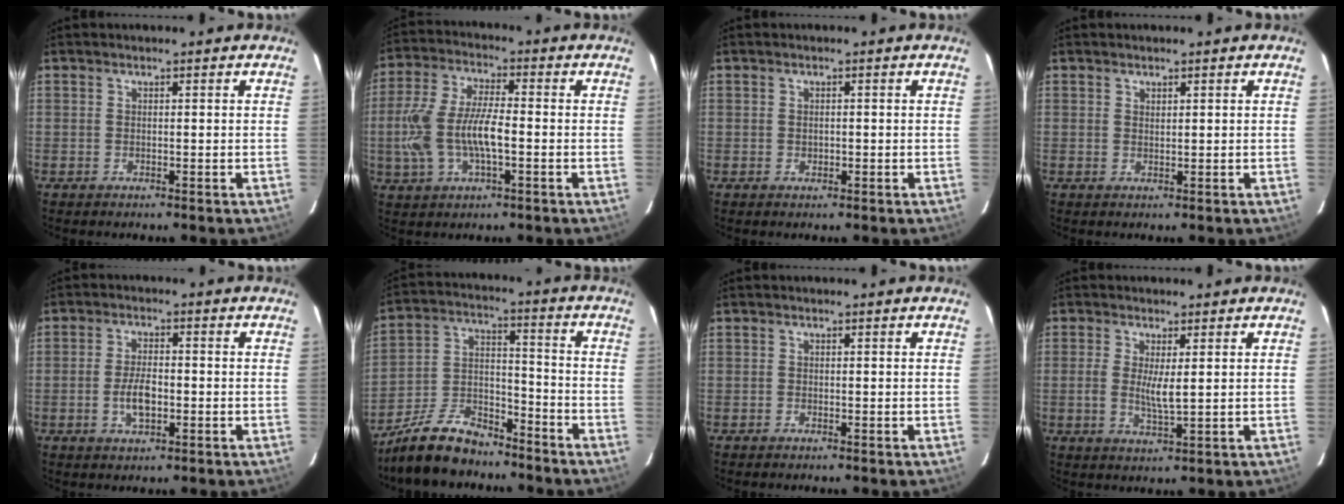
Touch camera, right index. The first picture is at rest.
{"total": 12.5, "force": [-2.2, 4.9, 11.3], "torque": [-0.244, 0.003, -0.041]}
{"total": 0.9, "force": [-0.2, 0.8, 0.4], "torque": [-0.004, 0.000, -0.002]}
{"total": 0.7, "force": [0.6, 0.3, 0.2], "torque": [-0.003, 0.001, 0.012]}
{"total": 5.4, "force": [-1.4, 2.5, 4.5], "torque": [-0.091, 0.001, -0.024]}
{"total": 13.4, "force": [-10.7, 5.6, 5.7], "torque": [-0.132, 0.019, -0.188]}
{"total": 0.0}
{"total": 4.2, "force": [0.4, 0.9, 4.1], "torque": [-0.082, -0.006, 0.005]}